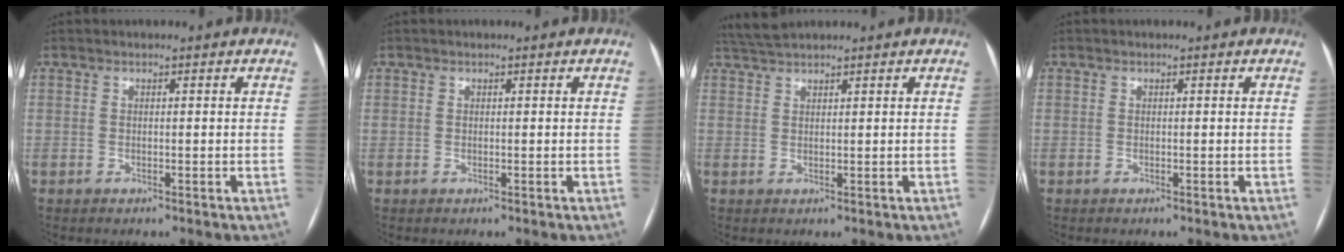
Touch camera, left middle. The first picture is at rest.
{"total": 0.0}
{"total": 2.9, "force": [2.8, -0.3, 0.7], "torque": [-0.023, 0.017, 0.062]}
{"total": 0.0}